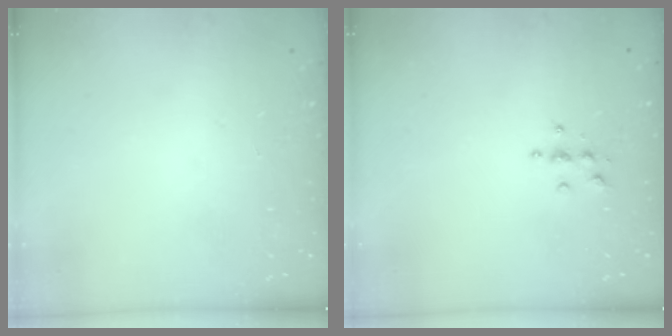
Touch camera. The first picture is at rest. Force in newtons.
{"total": 3.8, "press": 3.8, "slide": 0.4}